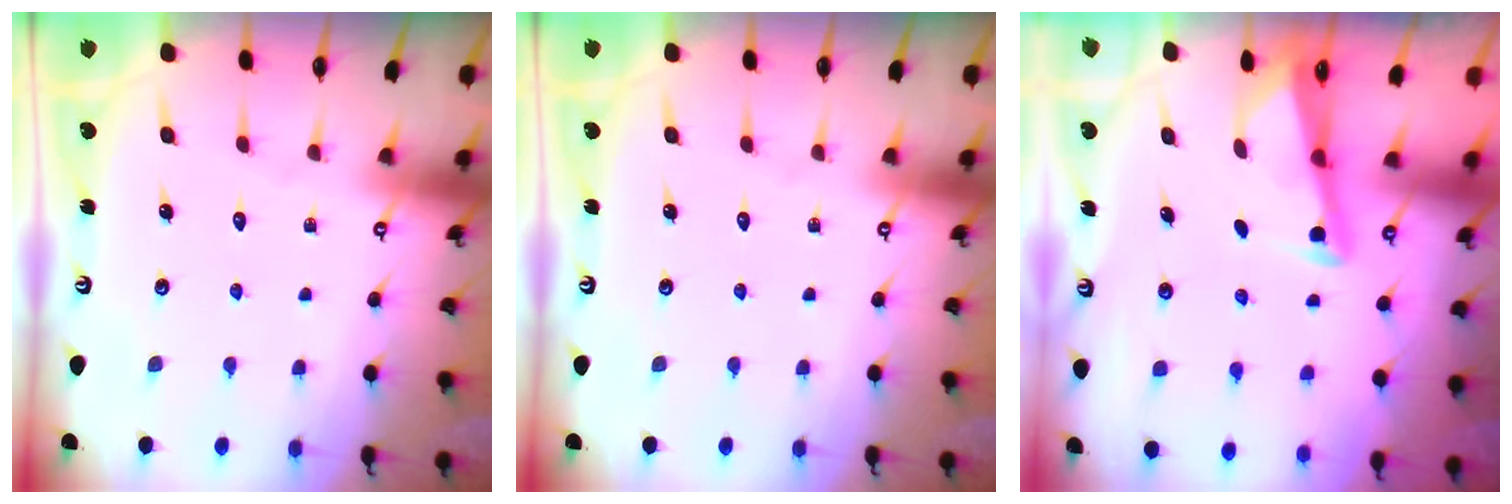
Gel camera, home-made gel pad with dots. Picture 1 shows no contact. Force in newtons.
{"total": 0.0}
{"total": 2.6, "press": 2.6, "slide": 0.1}